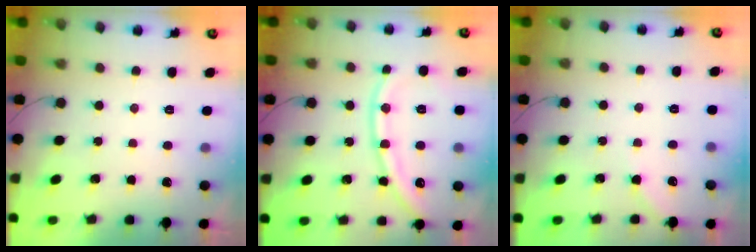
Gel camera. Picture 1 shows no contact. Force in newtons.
{"total": 11.9, "press": 11.8, "slide": 1.4}
{"total": 2.9, "press": 2.8, "slide": 0.6}